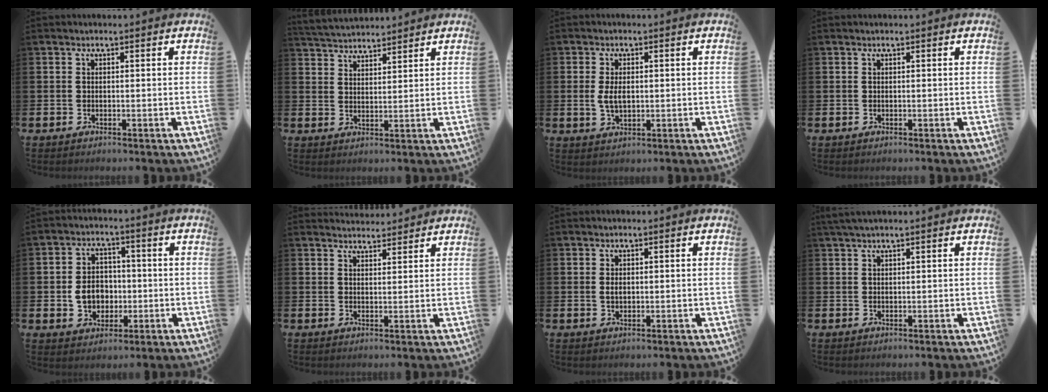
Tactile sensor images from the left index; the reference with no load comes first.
{"total": 3.7, "force": [3.7, 0.6, 0.0], "torque": [-0.020, -0.015, 0.068]}
{"total": 3.3, "force": [0.3, 1.8, 2.7], "torque": [-0.042, 0.003, 0.001]}
{"total": 0.0}
{"total": 5.8, "force": [-0.5, 4.9, 3.0], "torque": [-0.047, 0.008, -0.015]}
{"total": 3.0, "force": [2.9, 0.6, -0.2], "torque": [0.009, -0.017, 0.051]}
{"total": 1.1, "force": [0.2, 0.7, 0.8], "torque": [-0.005, 0.002, 0.000]}
{"total": 1.6, "force": [1.3, 0.0, 1.0], "torque": [-0.023, 0.006, 0.023]}